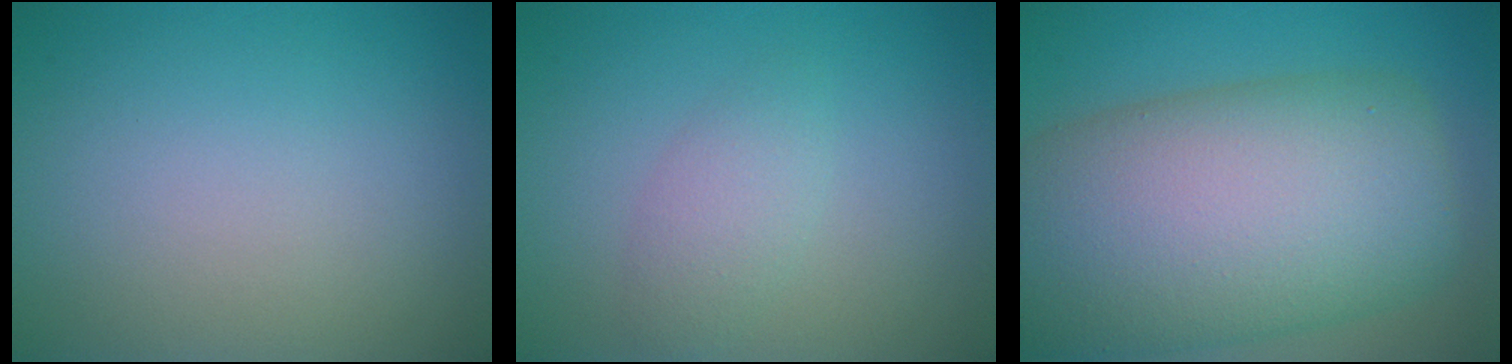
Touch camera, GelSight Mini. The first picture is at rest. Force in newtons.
{"total": 2.0, "press": 2.0, "slide": 0.1}
{"total": 15.4, "press": 15.3, "slide": 0.5}